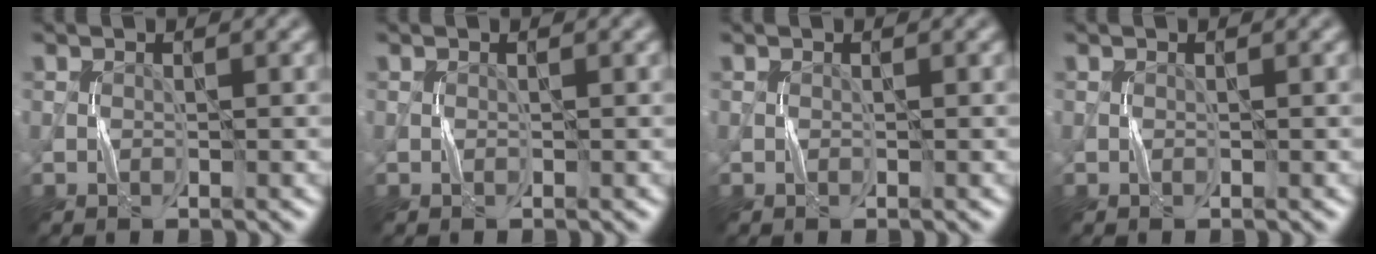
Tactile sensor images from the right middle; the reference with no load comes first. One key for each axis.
{"total": 0.0}
{"total": 0.0}
{"total": 0.0}